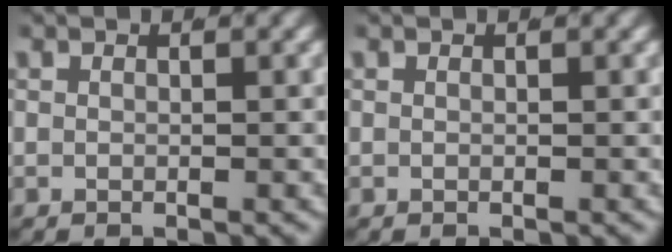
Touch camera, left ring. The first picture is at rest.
{"total": 0.0}